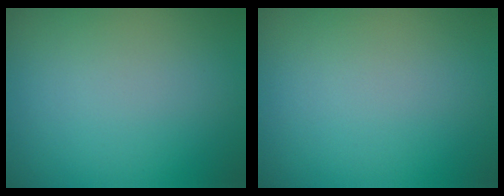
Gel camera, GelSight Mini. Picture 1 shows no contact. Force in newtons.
{"total": 0.0}